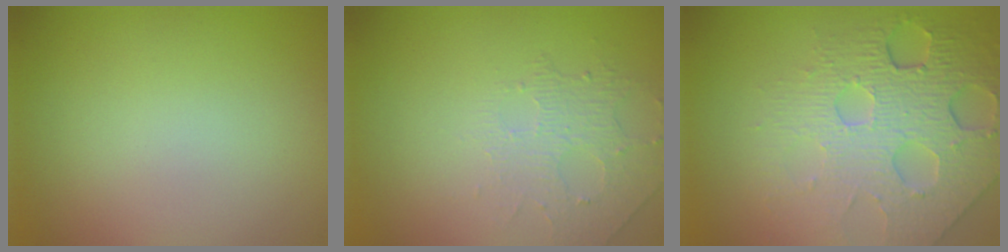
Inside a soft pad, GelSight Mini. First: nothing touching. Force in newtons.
{"total": 1.6, "press": 1.2, "slide": 1.0}
{"total": 8.3, "press": 5.5, "slide": 6.2}